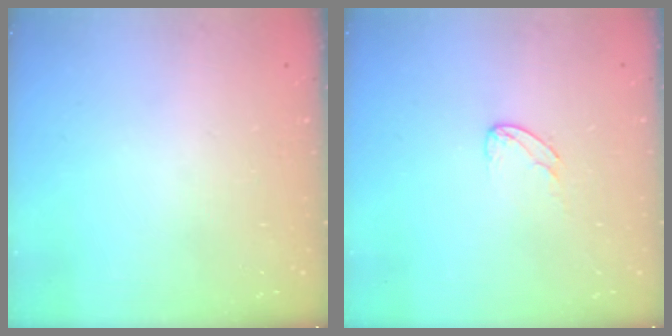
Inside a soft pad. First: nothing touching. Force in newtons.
{"total": 5.4, "press": 5.4, "slide": 0.4}